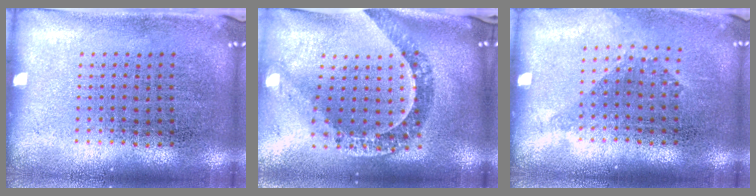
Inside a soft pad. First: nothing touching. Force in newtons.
{"total": 1.4, "press": 1.3, "slide": 0.6}
{"total": 1.1, "press": 0.9, "slide": 0.7}